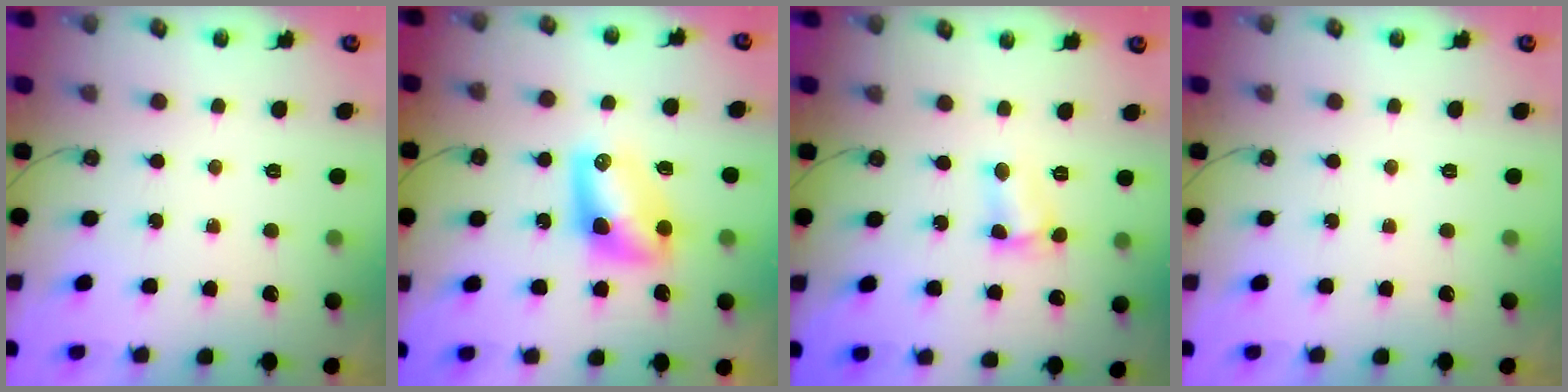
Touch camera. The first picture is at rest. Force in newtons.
{"total": 9.3, "press": 9.3, "slide": 0.4}
{"total": 3.1, "press": 3.1, "slide": 0.2}
{"total": 0.0}